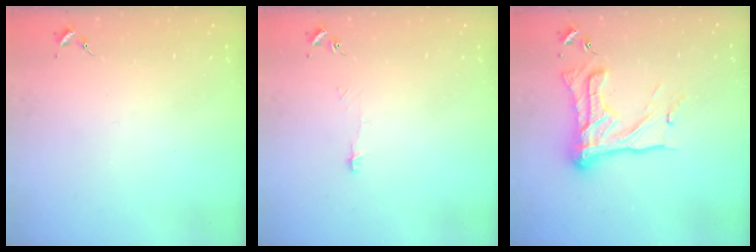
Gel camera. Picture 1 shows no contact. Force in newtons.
{"total": 3.2, "press": 3.2, "slide": 0.3}
{"total": 21.5, "press": 21.4, "slide": 1.8}